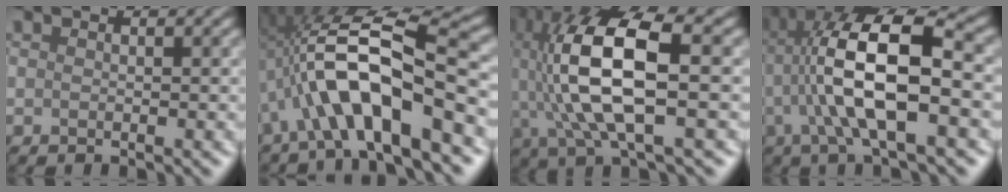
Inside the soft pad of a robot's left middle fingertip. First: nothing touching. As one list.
[{"total": 9.8, "force": [-2.6, 2.5, 9.1], "torque": [-0.161, 0.027, -0.046]}, {"total": 11.2, "force": [1.2, 3.6, 10.6], "torque": [-0.228, 0.011, 0.025]}, {"total": 10.3, "force": [-0.2, 3.4, 9.7], "torque": [-0.193, 0.021, -0.006]}]